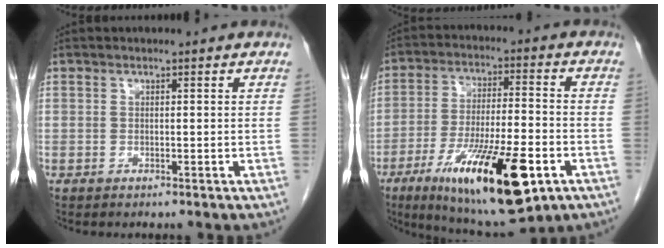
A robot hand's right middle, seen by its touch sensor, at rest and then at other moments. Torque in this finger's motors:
{"motor_torque": [1.09, -1.04, 0.70, 0.16]}